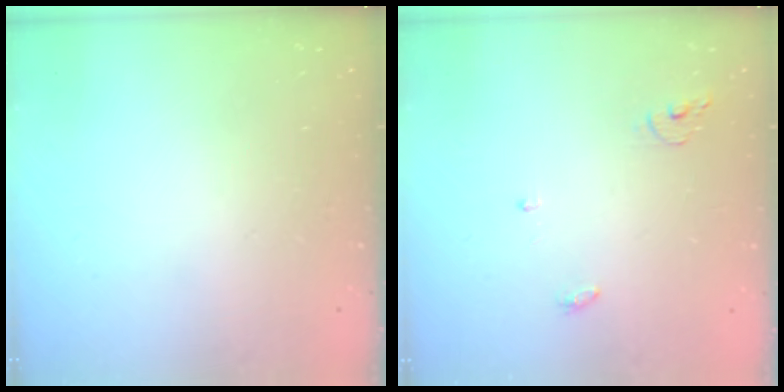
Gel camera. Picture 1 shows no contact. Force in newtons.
{"total": 4.0, "press": 4.0, "slide": 0.4}